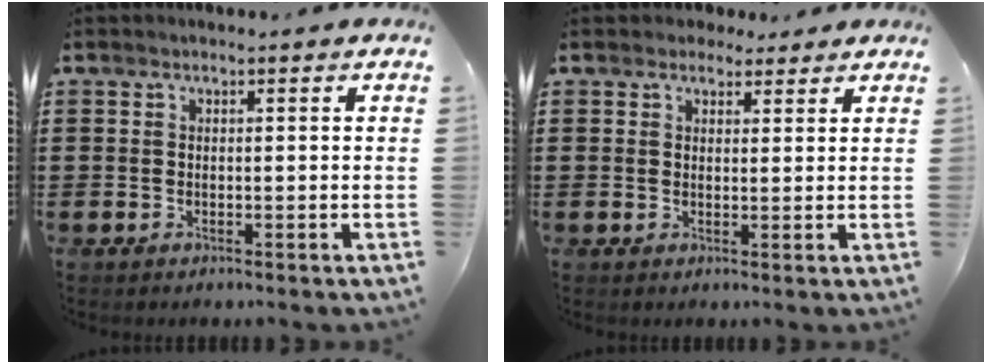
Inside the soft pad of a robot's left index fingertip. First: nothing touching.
{"total": 2.3, "force": [1.9, 1.3, 0.3], "torque": [-0.004, 0.005, 0.034]}